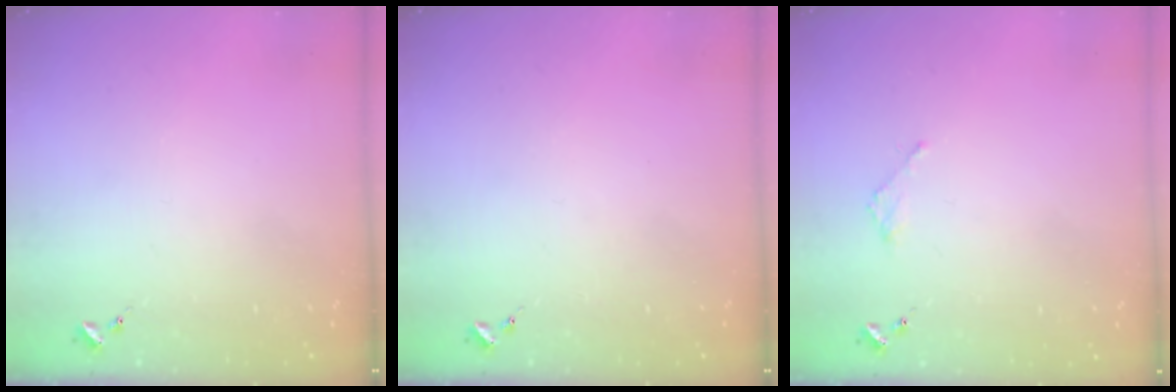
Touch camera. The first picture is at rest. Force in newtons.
{"total": 0.0}
{"total": 2.1, "press": 2.1, "slide": 0.2}